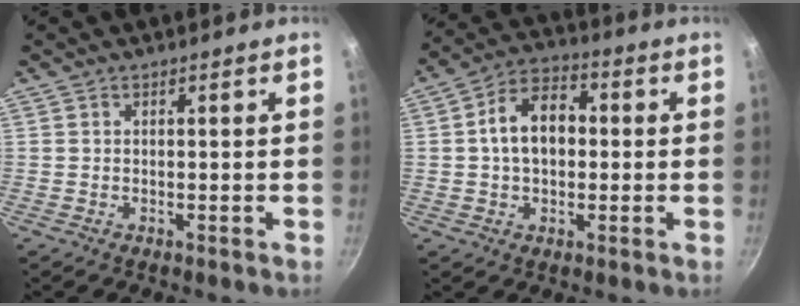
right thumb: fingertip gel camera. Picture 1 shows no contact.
{"total": 10.7, "force": [0.6, 7.3, 7.8], "torque": [-0.101, 0.028, -0.003]}